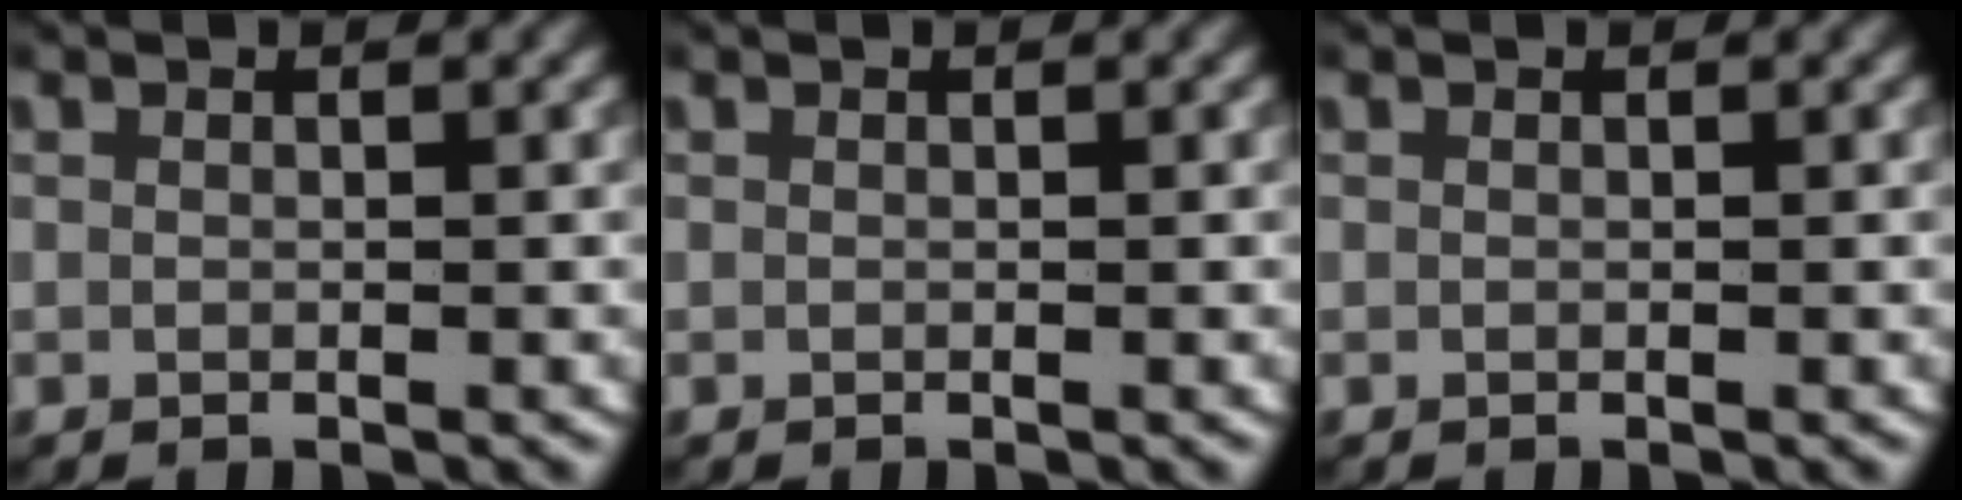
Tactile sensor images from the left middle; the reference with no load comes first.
{"total": 0.0}
{"total": 0.0}